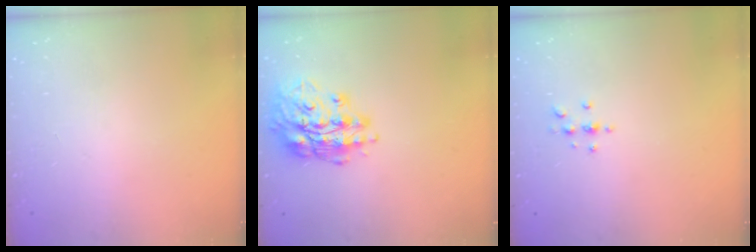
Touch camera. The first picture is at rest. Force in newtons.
{"total": 16.8, "press": 16.8, "slide": 1.4}
{"total": 2.7, "press": 2.7, "slide": 0.3}